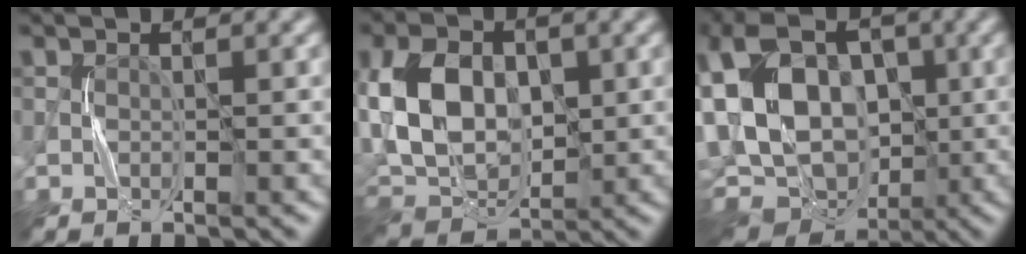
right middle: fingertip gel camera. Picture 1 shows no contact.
{"total": 9.0, "force": [0.9, 6.1, 6.5], "torque": [-0.142, 0.005, 0.012]}
{"total": 17.5, "force": [-0.3, 12.8, 11.9], "torque": [-0.241, 0.026, -0.015]}